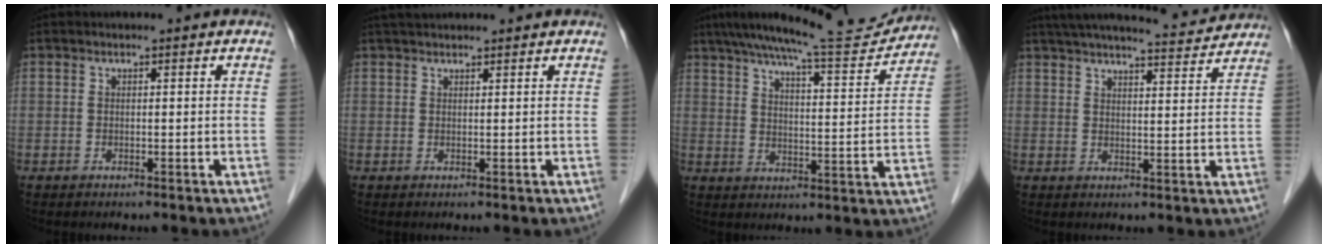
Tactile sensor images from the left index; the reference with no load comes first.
{"total": 3.7, "force": [3.5, 0.5, 1.3], "torque": [-0.017, 0.035, 0.058]}
{"total": 15.5, "force": [14.4, 0.9, 5.7], "torque": [-0.092, -0.005, 0.204]}
{"total": 14.6, "force": [13.6, 1.5, 5.2], "torque": [-0.082, 0.018, 0.185]}